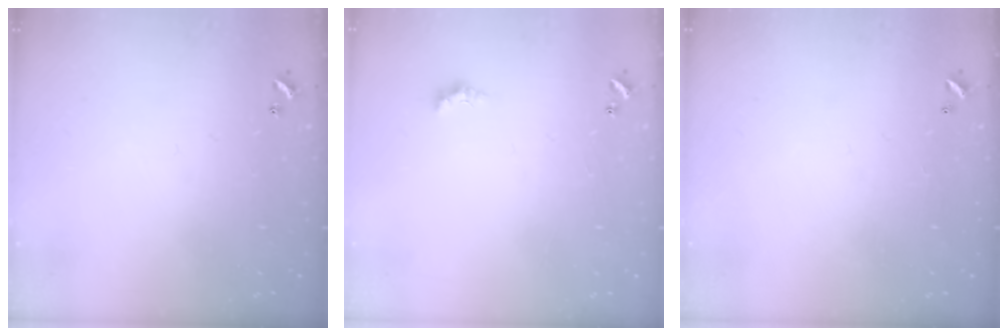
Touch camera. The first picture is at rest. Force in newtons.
{"total": 1.5, "press": 1.4, "slide": 0.6}
{"total": 2.7, "press": 2.7, "slide": 0.1}